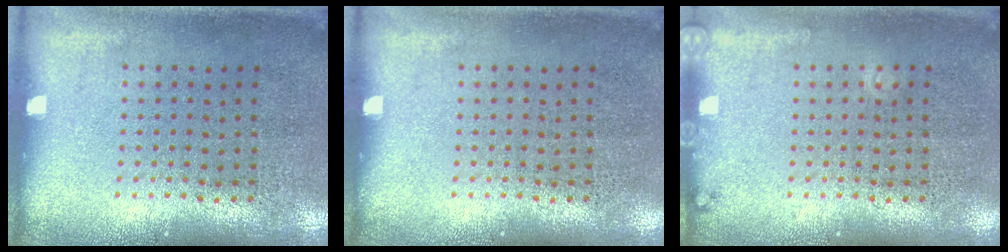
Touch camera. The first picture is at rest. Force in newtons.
{"total": 0.0}
{"total": 0.9, "press": 0.8, "slide": 0.2}